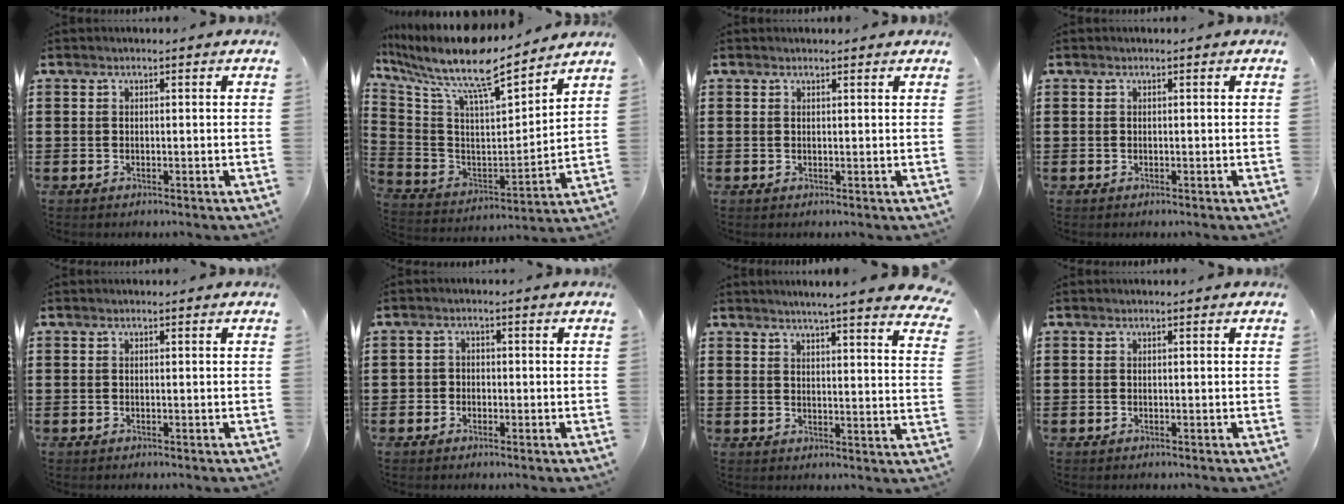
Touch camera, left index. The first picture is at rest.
{"total": 10.9, "force": [9.2, 1.2, 5.7], "torque": [-0.141, -0.075, 0.150]}
{"total": 0.7, "force": [0.7, 0.2, 0.2], "torque": [-0.005, 0.002, 0.013]}
{"total": 0.0}
{"total": 0.0}
{"total": 1.5, "force": [-0.7, 1.3, 0.2], "torque": [-0.008, 0.003, -0.017]}
{"total": 4.0, "force": [3.8, -0.8, 1.0], "torque": [-0.038, -0.024, 0.063]}
{"total": 0.0}